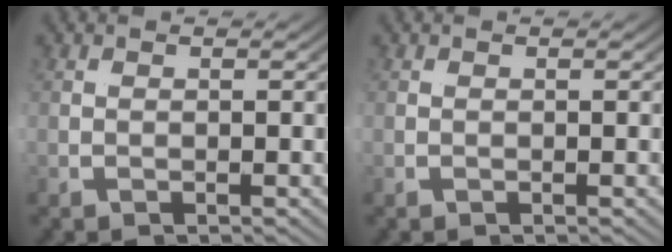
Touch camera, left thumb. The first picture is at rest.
{"total": 0.0}